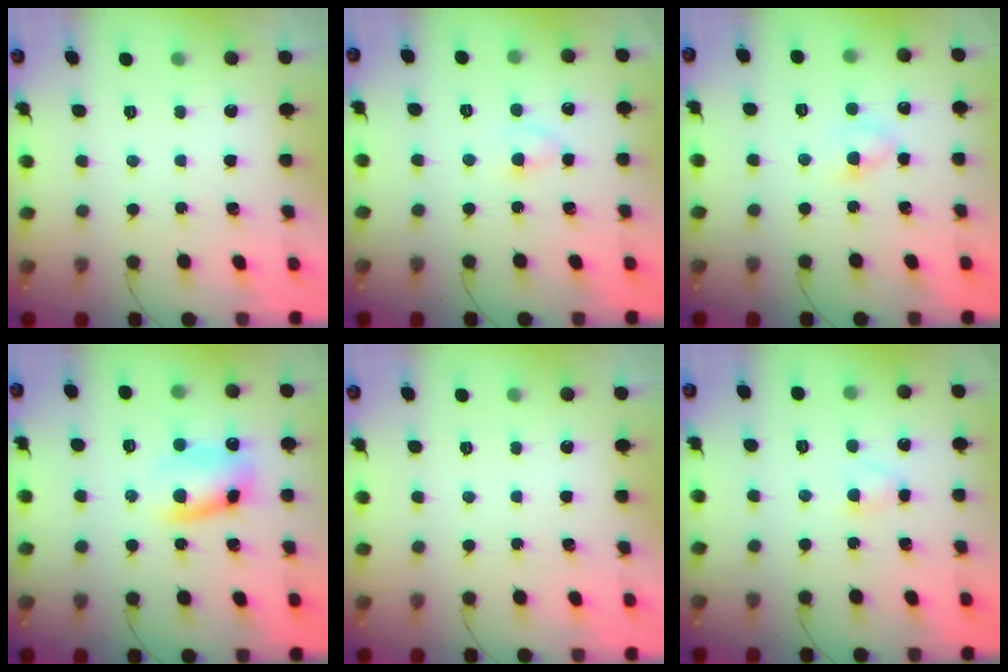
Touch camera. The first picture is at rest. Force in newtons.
{"total": 2.9, "press": 2.6, "slide": 1.1}
{"total": 3.4, "press": 3.2, "slide": 1.2}
{"total": 10.6, "press": 10.5, "slide": 1.4}
{"total": 0.0}
{"total": 2.7, "press": 2.6, "slide": 0.9}